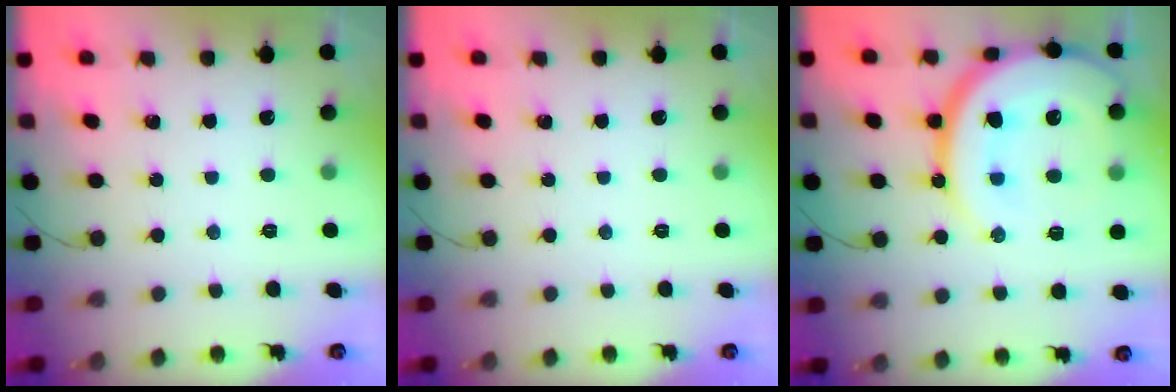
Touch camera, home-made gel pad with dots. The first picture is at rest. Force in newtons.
{"total": 0.0}
{"total": 24.4, "press": 24.3, "slide": 2.5}